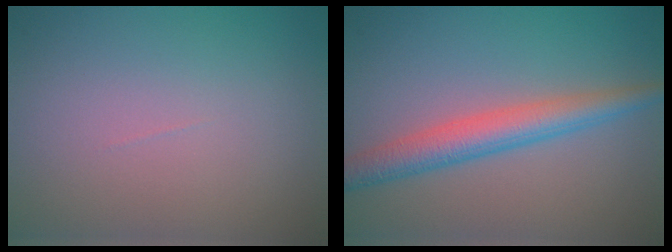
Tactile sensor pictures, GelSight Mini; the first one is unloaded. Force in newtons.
{"total": 4.0, "press": 4.0, "slide": 0.1}